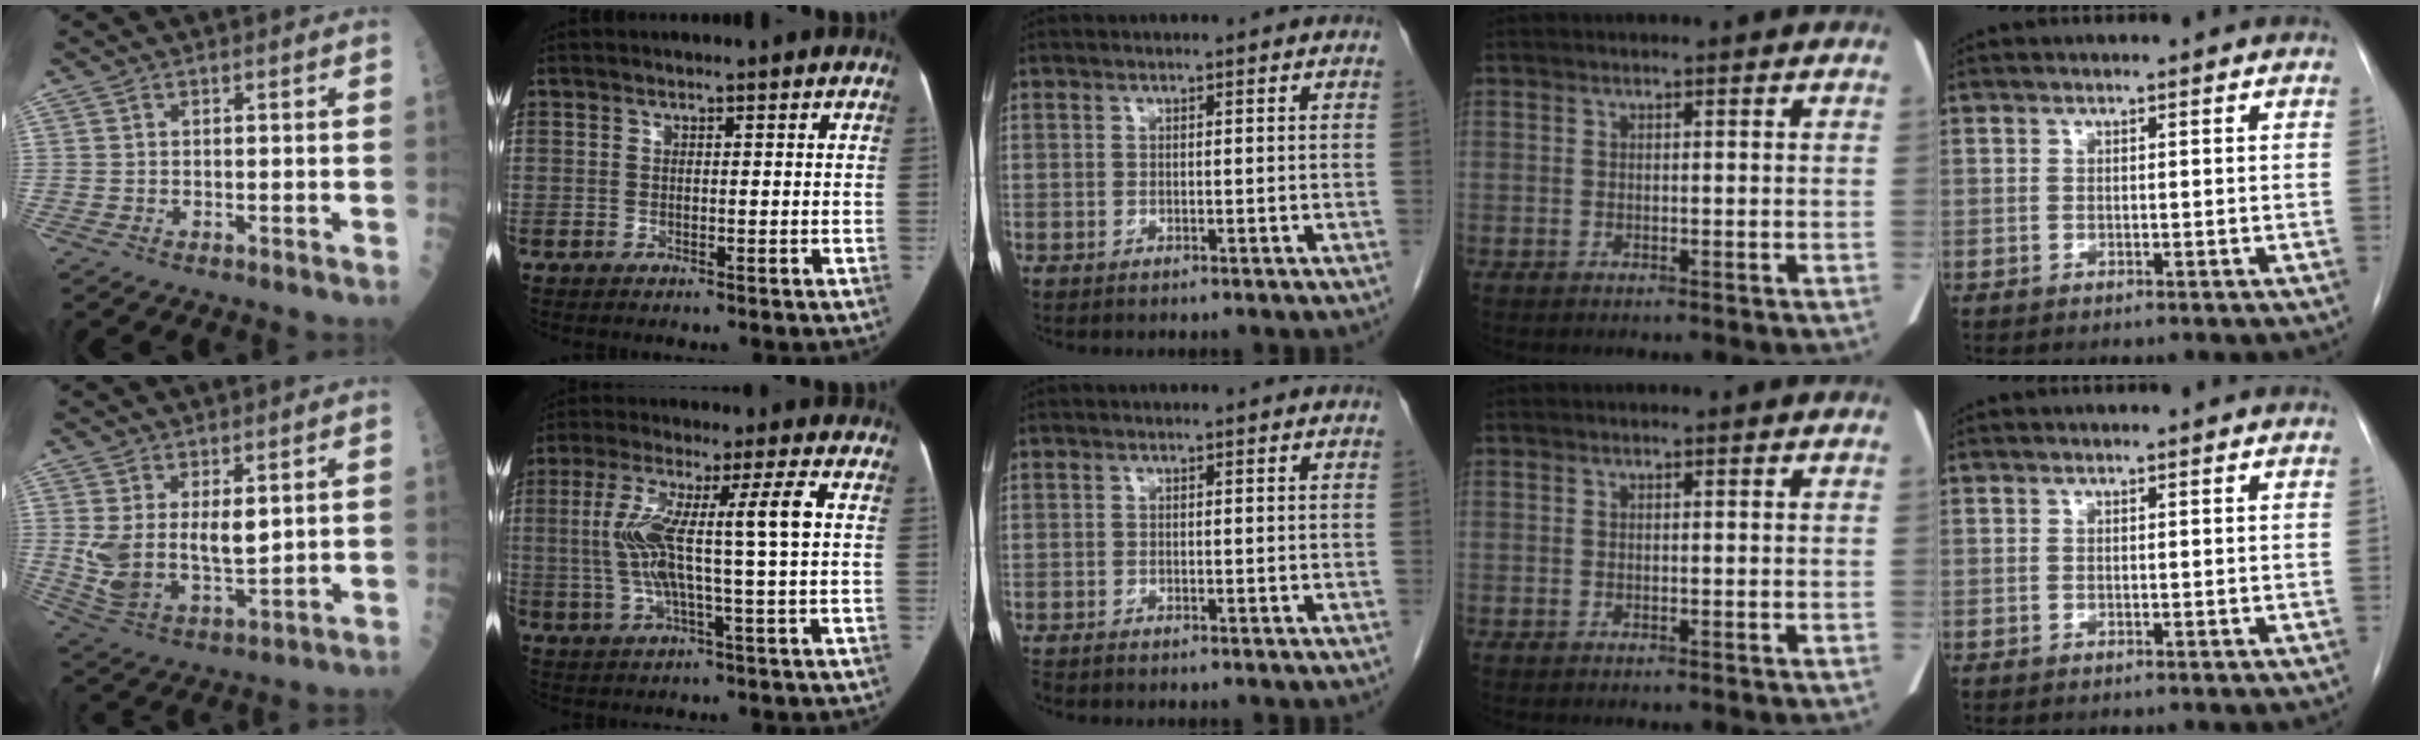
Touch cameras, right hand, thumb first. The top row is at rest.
{"thumb": {"total": 10.0, "force": [2.5, 5.0, 8.3], "torque": [-0.152, -0.024, 0.065]}, "index": {"total": 11.3, "force": [0.8, -0.3, 11.3], "torque": [-0.220, 0.019, 0.012]}, "middle": {"total": 0.6, "force": [-0.6, 0.0, 0.1], "torque": [-0.009, -0.002, -0.013]}}